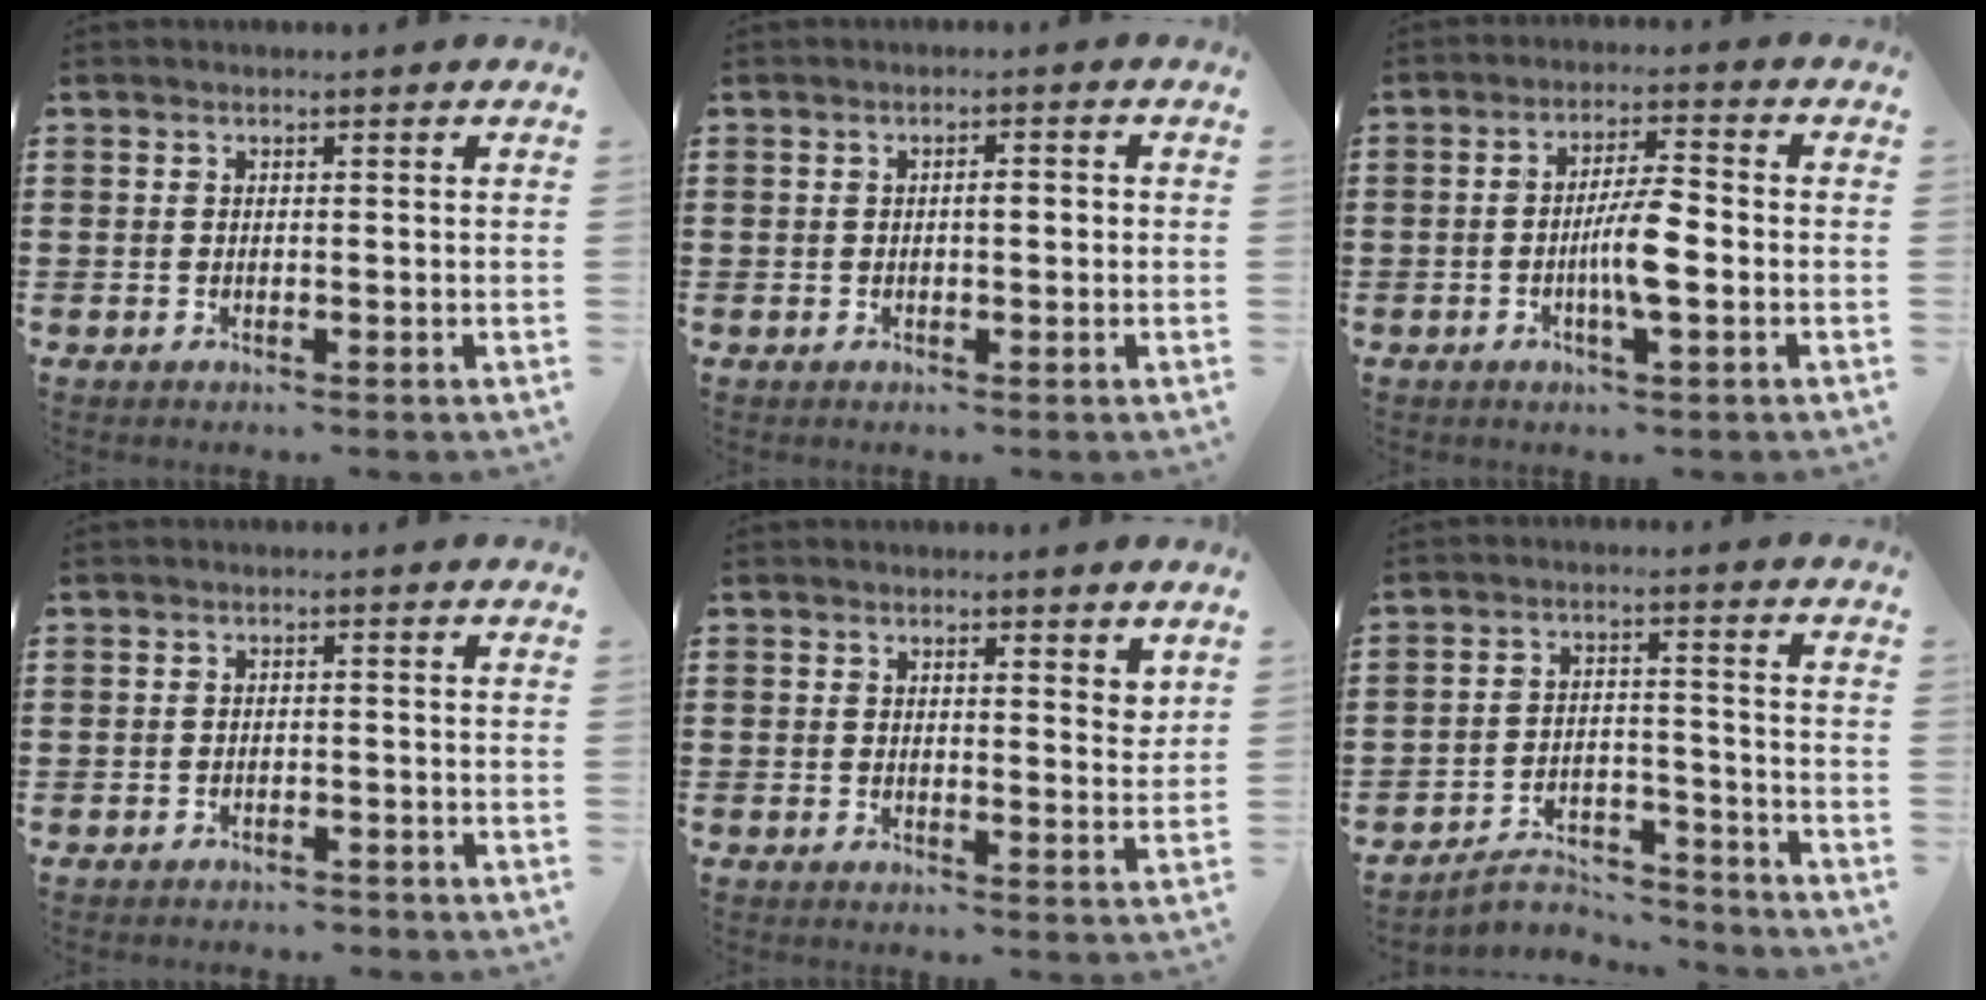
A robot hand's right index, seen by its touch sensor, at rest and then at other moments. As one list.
[{"total": 1.9, "force": [-0.1, 0.5, 1.8], "torque": [-0.033, 0.001, -0.003]}, {"total": 6.1, "force": [-1.5, 0.9, 5.8], "torque": [-0.113, -0.002, -0.032]}, {"total": 1.4, "force": [-1.4, 0.2, -0.1], "torque": [-0.005, 0.001, -0.032]}, {"total": 2.2, "force": [1.8, 0.6, 1.0], "torque": [-0.016, 0.001, 0.033]}, {"total": 5.5, "force": [-5.2, 1.3, 1.4], "torque": [-0.030, 0.007, -0.101]}]